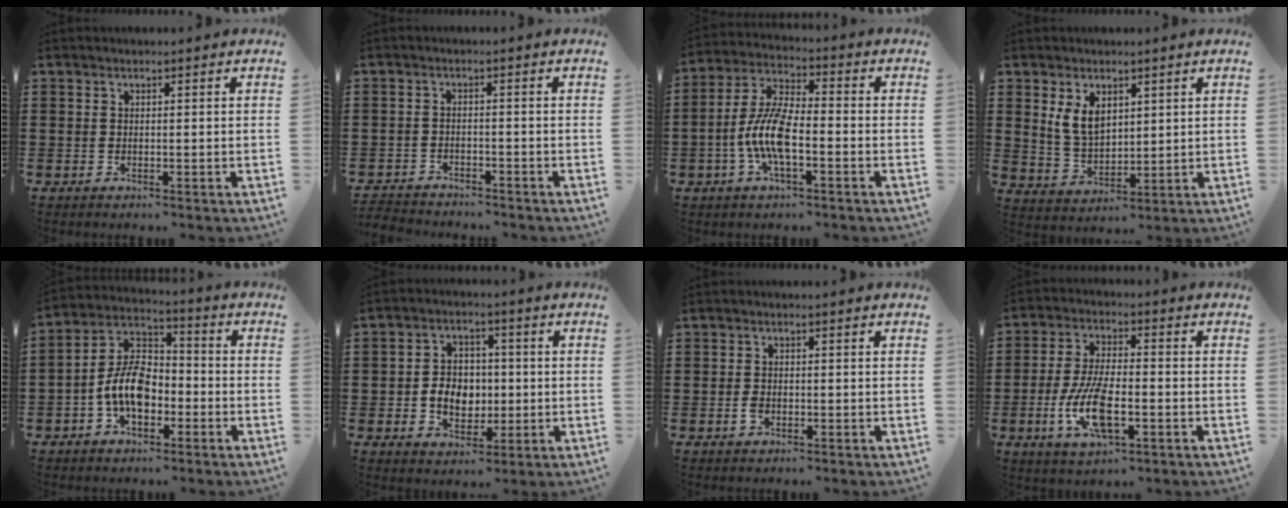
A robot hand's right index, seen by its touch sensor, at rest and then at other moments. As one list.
[{"total": 2.2, "force": [-2.1, 0.2, -0.2], "torque": [-0.004, 0.000, -0.048]}, {"total": 8.8, "force": [-2.5, 3.1, 7.9], "torque": [-0.188, -0.013, -0.053]}, {"total": 5.6, "force": [2.4, 3.5, 3.6], "torque": [-0.090, 0.007, 0.044]}, {"total": 9.4, "force": [-2.9, 5.5, 7.0], "torque": [-0.171, 0.004, -0.062]}, {"total": 6.1, "force": [-0.7, 4.9, 3.6], "torque": [-0.061, 0.008, -0.016]}, {"total": 1.6, "force": [-0.6, 0.9, 1.1], "torque": [-0.030, -0.005, -0.013]}, {"total": 10.1, "force": [-3.1, 4.0, 8.8], "torque": [-0.198, -0.014, -0.057]}]